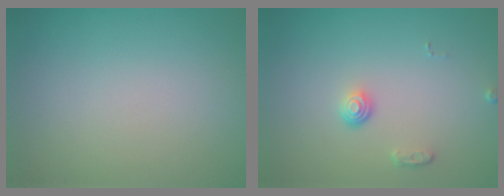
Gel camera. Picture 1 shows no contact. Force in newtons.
{"total": 1.3, "press": 1.0, "slide": 0.9}